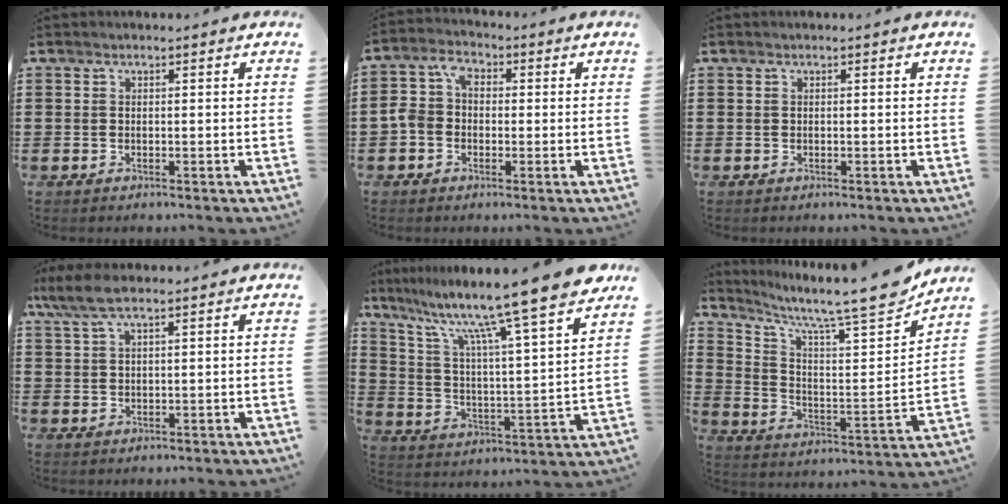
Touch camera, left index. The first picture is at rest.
{"total": 4.6, "force": [-0.8, 3.7, 2.7], "torque": [-0.073, 0.013, -0.022]}
{"total": 0.0}
{"total": 4.8, "force": [3.2, 0.9, 3.6], "torque": [-0.082, 0.000, 0.057]}
{"total": 13.1, "force": [10.8, -1.1, 7.4], "torque": [-0.163, -0.081, 0.171]}
{"total": 10.1, "force": [8.8, 0.5, 4.9], "torque": [-0.109, -0.074, 0.138]}